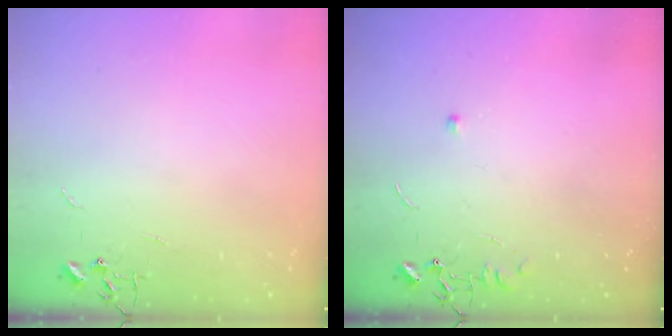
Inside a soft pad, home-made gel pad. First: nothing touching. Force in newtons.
{"total": 4.3, "press": 4.3, "slide": 0.6}